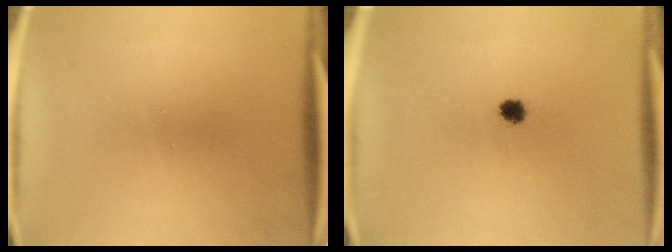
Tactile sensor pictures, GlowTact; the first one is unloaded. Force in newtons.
{"total": 2.4}